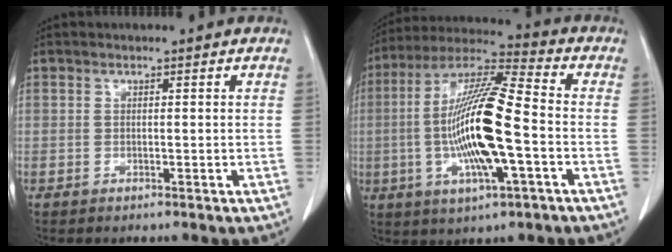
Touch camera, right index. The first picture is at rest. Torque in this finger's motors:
{"motor_torque": [2.14, 0.00, 0.53, 0.21]}